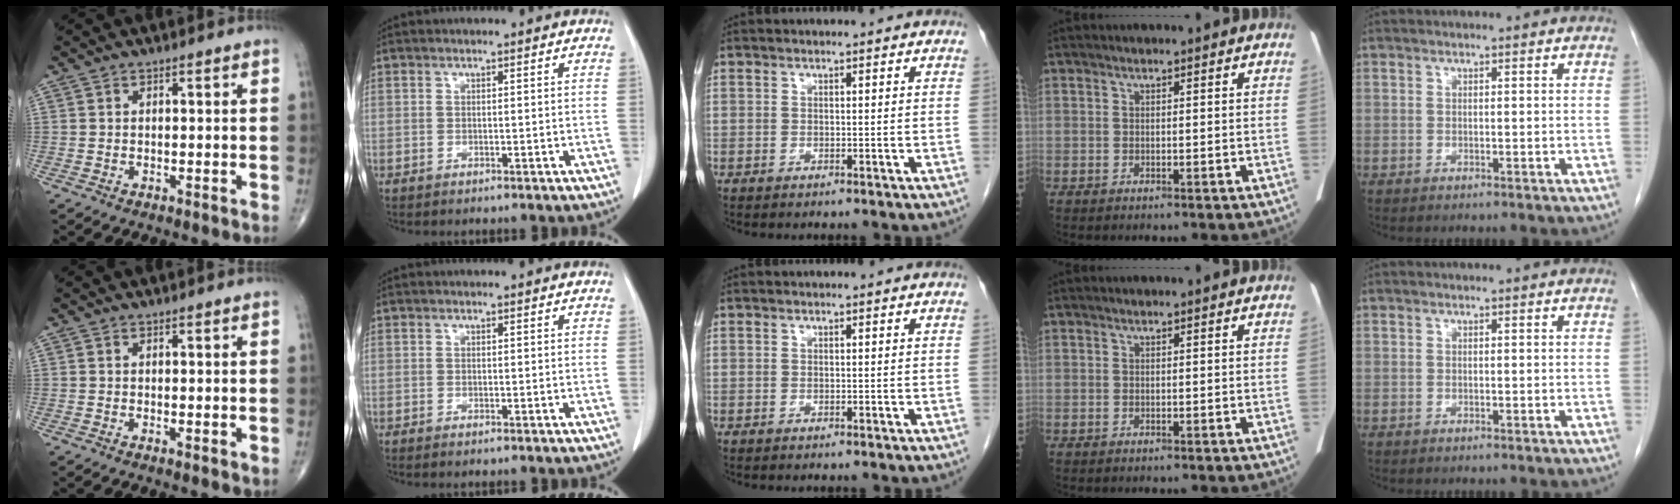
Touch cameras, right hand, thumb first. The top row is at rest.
{"thumb": {"total": 1.4, "force": [0.3, 0.4, 1.3], "torque": [-0.025, -0.008, 0.003]}, "index": {"total": 0.6, "force": [-0.5, 0.0, 0.4], "torque": [-0.009, -0.001, -0.009]}}